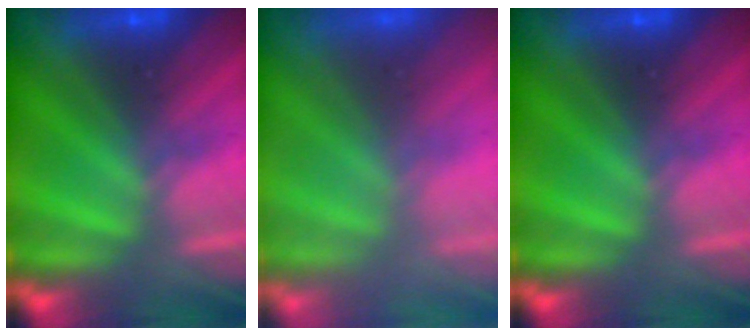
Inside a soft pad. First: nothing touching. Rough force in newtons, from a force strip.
{"total": 12.7}
{"total": 0.0}